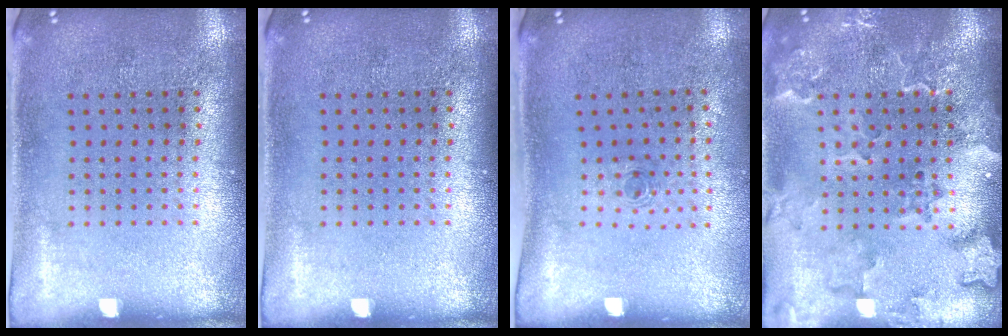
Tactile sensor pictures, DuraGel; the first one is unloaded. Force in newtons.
{"total": 0.0}
{"total": 0.7, "press": 0.3, "slide": 0.6}
{"total": 2.6, "press": 2.3, "slide": 1.1}